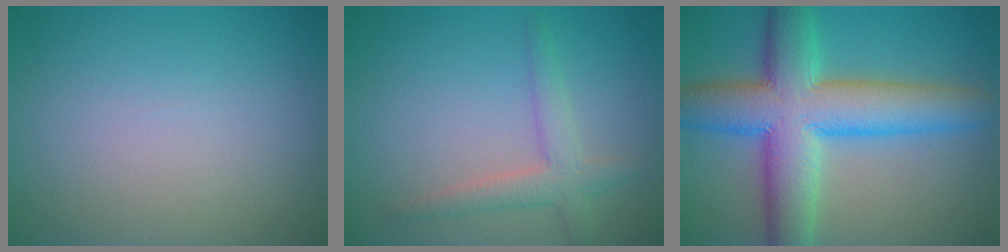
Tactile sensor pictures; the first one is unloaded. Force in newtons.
{"total": 2.8, "press": 2.8, "slide": 0.2}
{"total": 10.5, "press": 10.5, "slide": 0.3}